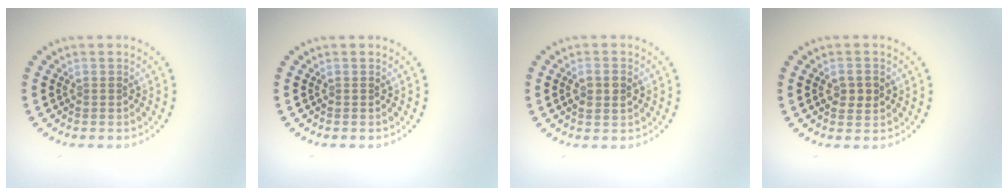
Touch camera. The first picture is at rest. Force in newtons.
{"total": 0.0}
{"total": 2.1, "press": 2.0, "slide": 0.4}
{"total": 1.9, "press": 1.9, "slide": 0.1}